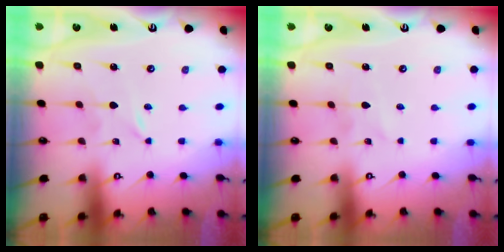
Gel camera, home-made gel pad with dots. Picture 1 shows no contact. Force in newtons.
{"total": 2.5, "press": 2.5, "slide": 0.2}